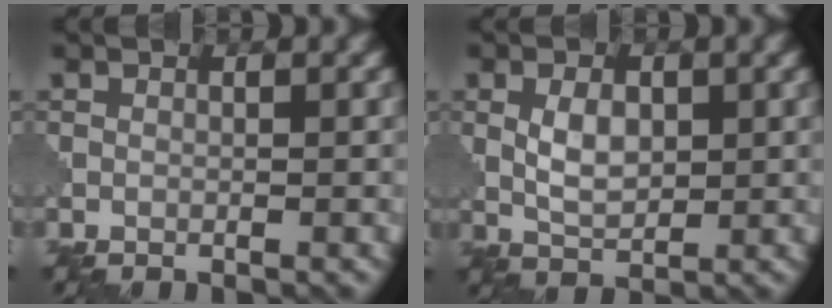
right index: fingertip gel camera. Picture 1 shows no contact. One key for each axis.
{"total": 3.2, "fx": 0.4, "fy": 1.9, "fz": 2.6, "tx": -0.056, "ty": 0.000, "tz": 0.010}